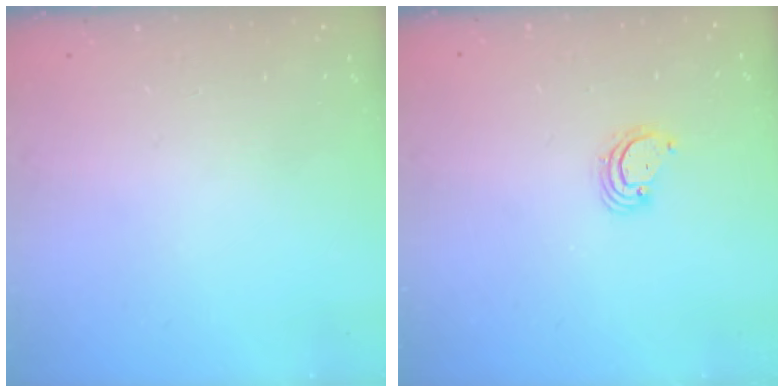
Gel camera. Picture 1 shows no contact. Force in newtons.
{"total": 3.0, "press": 3.0, "slide": 0.2}